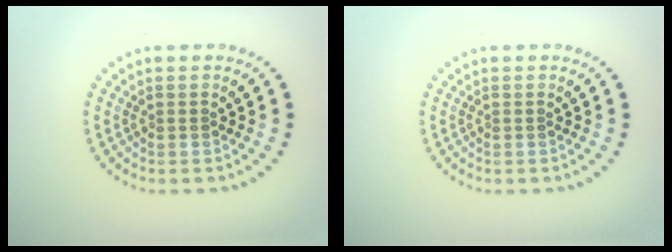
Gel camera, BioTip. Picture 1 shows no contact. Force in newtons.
{"total": 0.0}